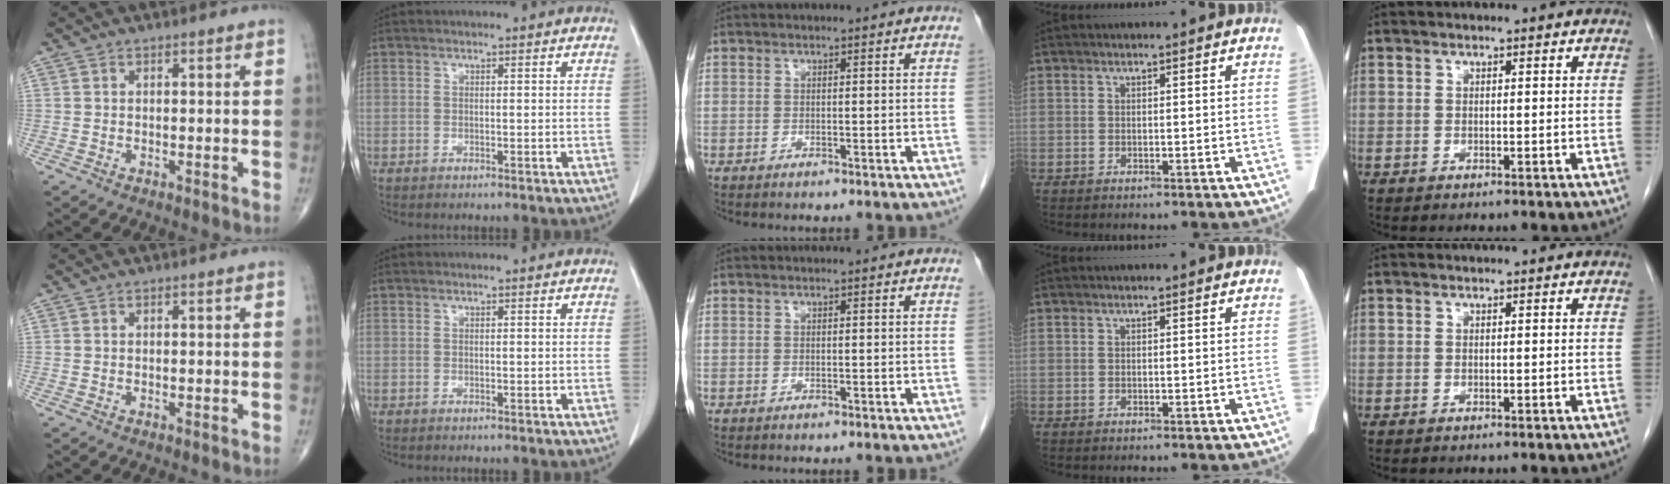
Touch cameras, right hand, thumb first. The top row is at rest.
{}